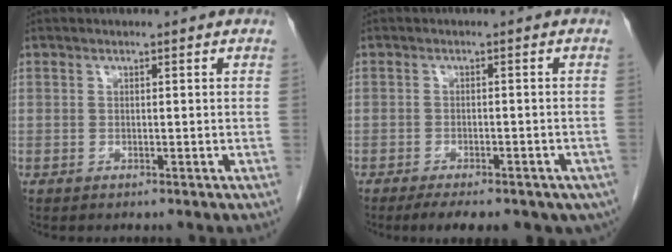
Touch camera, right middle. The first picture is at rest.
{"total": 14.0, "force": [-10.0, 5.4, 8.1], "torque": [-0.117, -0.018, -0.119]}